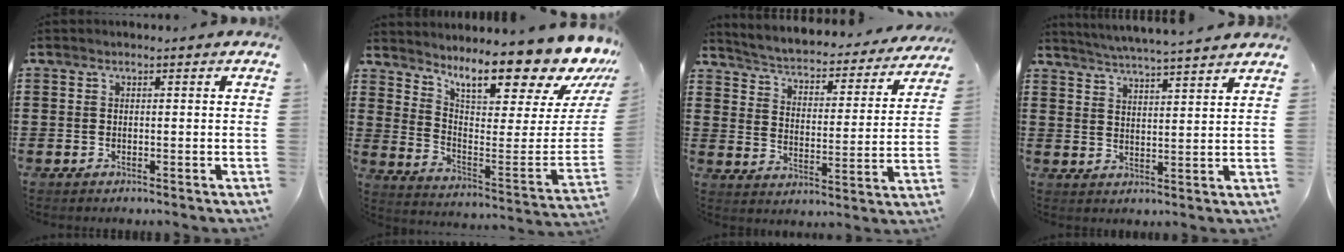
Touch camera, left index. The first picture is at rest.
{"total": 12.7, "force": [10.1, 2.0, 7.3], "torque": [-0.122, -0.095, 0.164]}
{"total": 2.7, "force": [2.6, 0.1, 0.7], "torque": [-0.033, -0.031, 0.032]}
{"total": 4.0, "force": [3.9, -0.9, 0.6], "torque": [-0.028, -0.027, 0.066]}